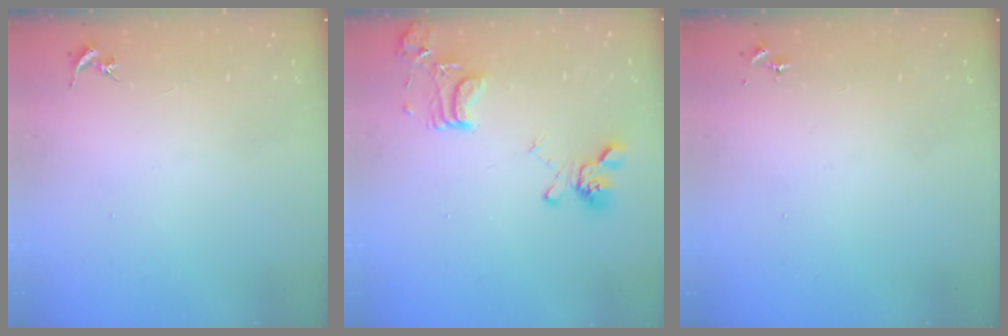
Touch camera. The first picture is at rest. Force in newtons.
{"total": 15.8, "press": 15.7, "slide": 1.4}
{"total": 0.0}